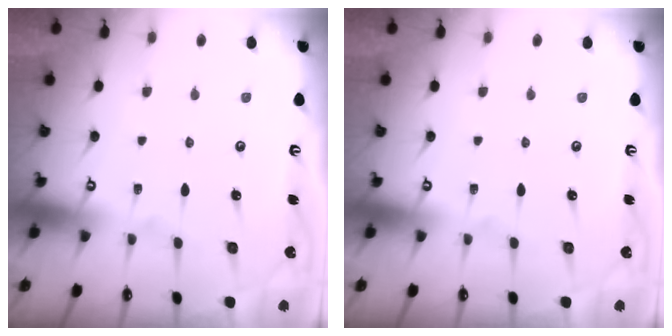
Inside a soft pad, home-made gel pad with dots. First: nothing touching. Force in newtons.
{"total": 0.0}